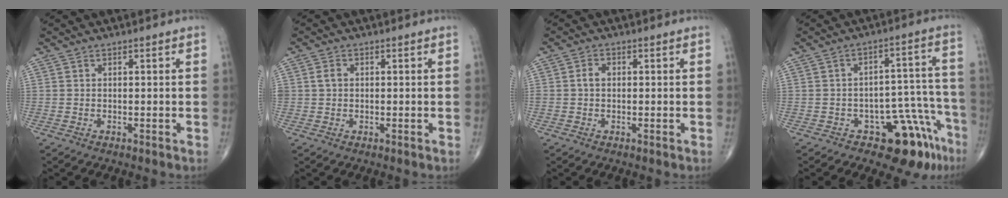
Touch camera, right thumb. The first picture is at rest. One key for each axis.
{"total": 1.9, "fx": 0.2, "fy": 1.6, "fz": 1.1, "tx": -0.015, "ty": 0.005, "tz": 0.004}
{"total": 2.1, "fx": 0.0, "fy": 1.5, "fz": 1.4, "tx": -0.026, "ty": 0.006, "tz": -0.002}
{"total": 11.9, "fx": -7.5, "fy": 5.9, "fz": 7.1, "tx": -0.032, "ty": 0.083, "tz": -0.097}